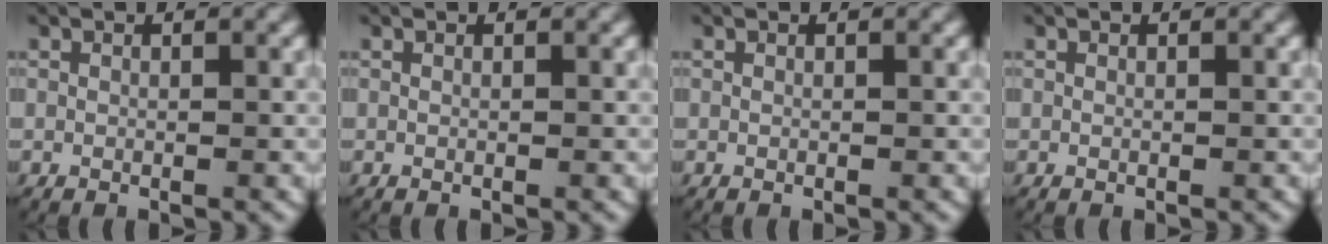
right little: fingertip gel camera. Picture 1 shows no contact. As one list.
[{"total": 0.0}, {"total": 0.0}, {"total": 0.0}]